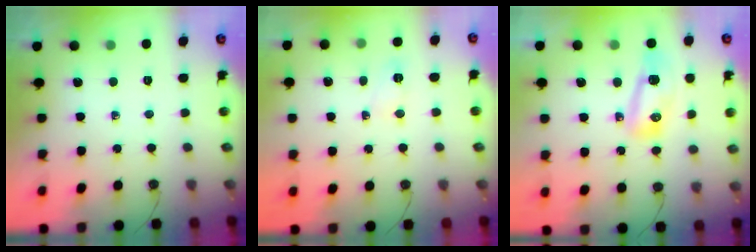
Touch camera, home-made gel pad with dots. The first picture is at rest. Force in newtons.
{"total": 3.4, "press": 3.2, "slide": 1.1}
{"total": 9.2, "press": 9.1, "slide": 1.3}